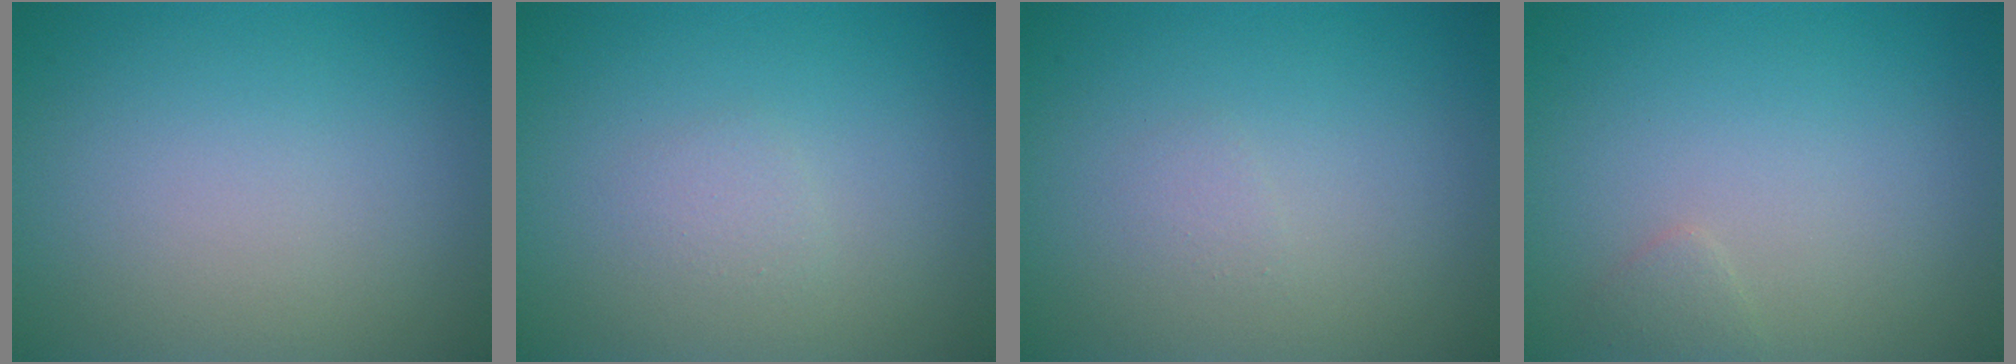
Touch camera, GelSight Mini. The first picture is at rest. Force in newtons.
{"total": 0.9, "press": 0.9, "slide": 0.0}
{"total": 0.6, "press": 0.6, "slide": 0.0}
{"total": 0.8, "press": 0.7, "slide": 0.1}